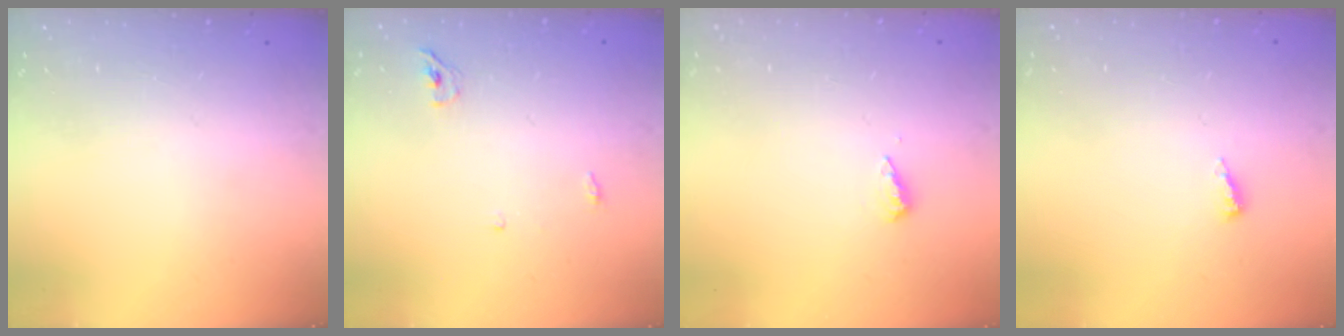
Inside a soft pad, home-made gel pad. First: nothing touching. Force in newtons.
{"total": 3.4, "press": 3.4, "slide": 0.7}
{"total": 3.6, "press": 3.6, "slide": 0.4}
{"total": 2.5, "press": 2.5, "slide": 0.2}